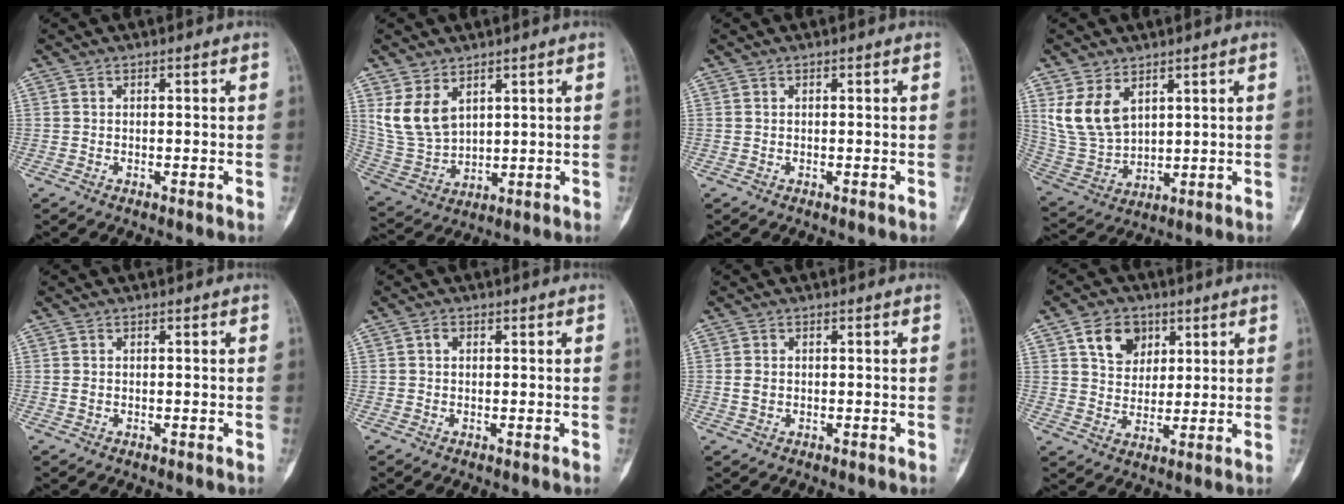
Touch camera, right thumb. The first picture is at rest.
{"total": 8.9, "force": [4.2, 5.6, 5.5], "torque": [-0.097, -0.018, 0.105]}
{"total": 0.0}
{"total": 10.0, "force": [4.5, 6.4, 6.3], "torque": [-0.111, -0.017, 0.111]}
{"total": 0.7, "force": [0.1, 0.5, 0.4], "torque": [-0.003, 0.001, 0.002]}
{"total": 1.1, "force": [0.3, 0.8, 0.7], "torque": [-0.010, 0.002, 0.004]}
{"total": 1.6, "force": [0.0, 1.3, 1.0], "torque": [-0.013, 0.000, 0.004]}
{"total": 8.6, "force": [3.9, 6.5, 4.0], "torque": [-0.037, -0.017, 0.068]}